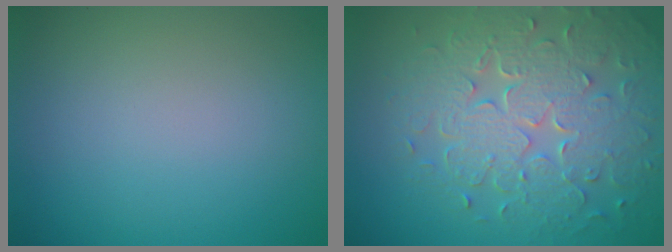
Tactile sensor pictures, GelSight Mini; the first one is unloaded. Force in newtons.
{"total": 8.0, "press": 5.8, "slide": 5.5}